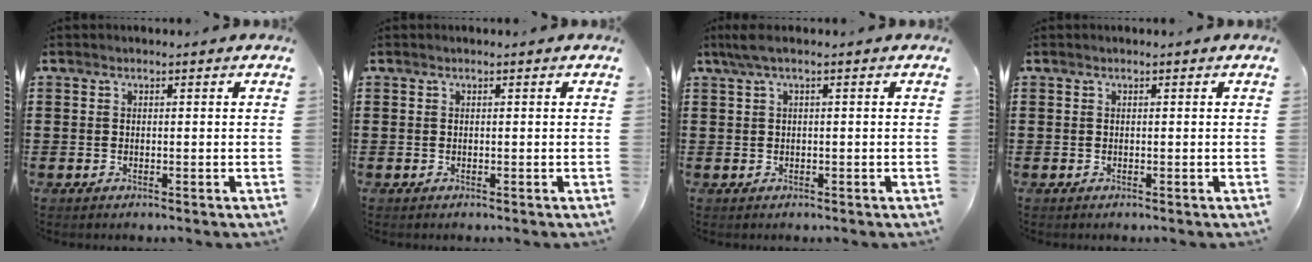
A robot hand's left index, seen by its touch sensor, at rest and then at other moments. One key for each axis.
{"total": 0.0}
{"total": 1.9, "fx": 0.0, "fy": 0.2, "fz": 1.8, "tx": -0.040, "ty": -0.005, "tz": -0.004}
{"total": 0.0}